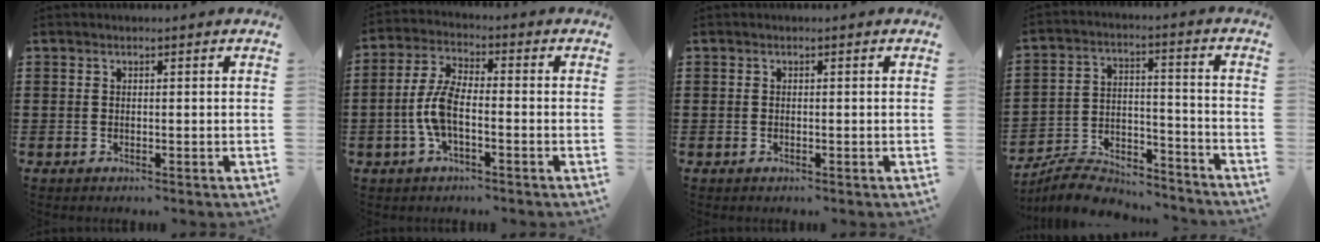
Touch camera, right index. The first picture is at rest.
{"total": 6.7, "force": [-1.7, 2.6, 6.0], "torque": [-0.146, -0.009, -0.039]}
{"total": 0.0}
{"total": 7.6, "force": [-7.2, 2.0, 1.7], "torque": [-0.030, 0.020, -0.138]}